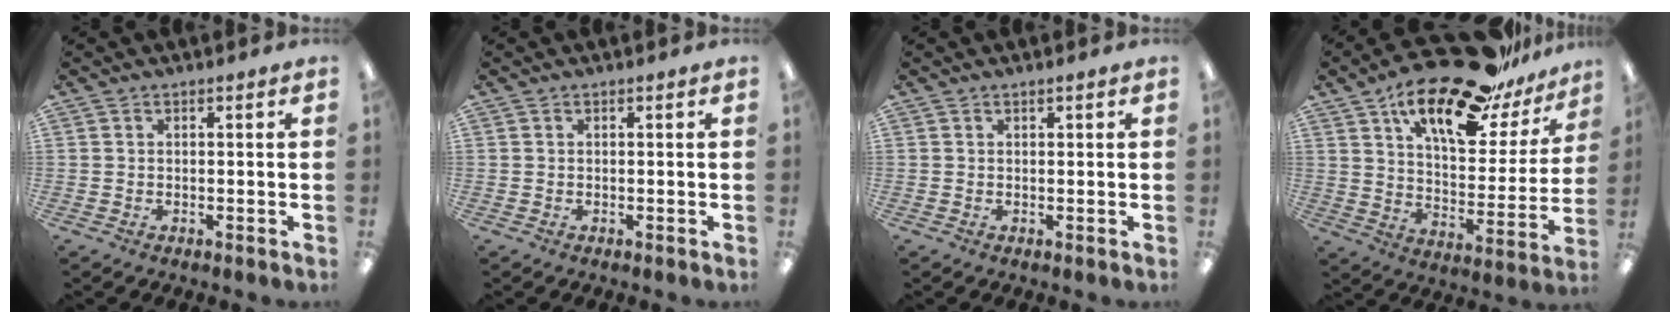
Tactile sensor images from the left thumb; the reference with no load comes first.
{"total": 0.0}
{"total": 0.6, "force": [0.5, 0.2, 0.3], "torque": [-0.007, 0.001, 0.009]}
{"total": 22.7, "force": [16.4, 7.8, 13.7], "torque": [-0.214, -0.106, 0.273]}